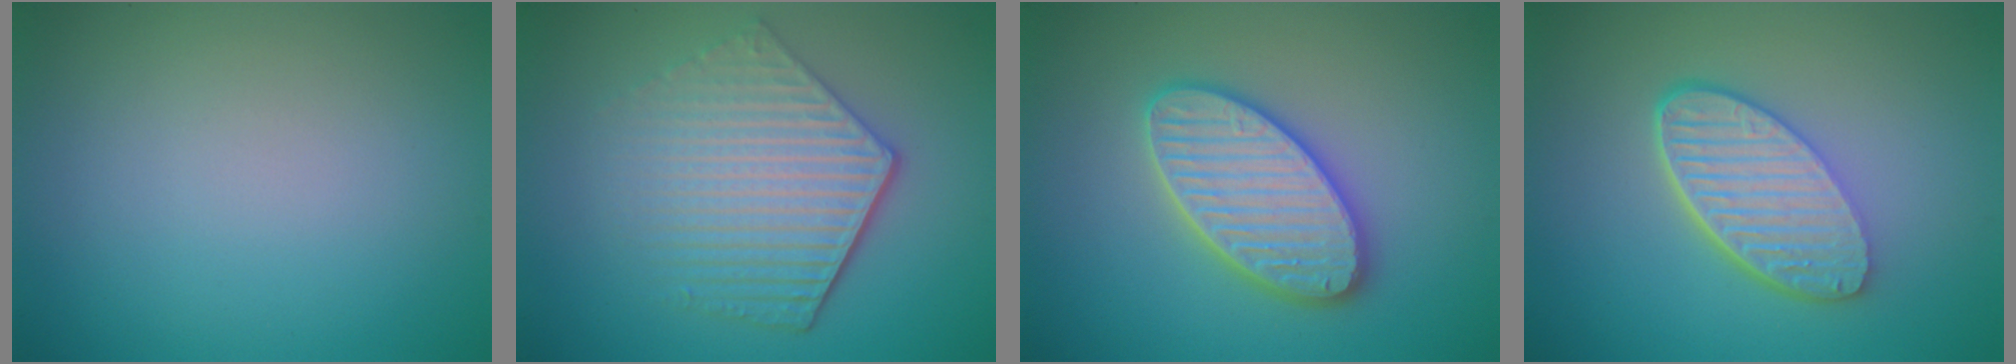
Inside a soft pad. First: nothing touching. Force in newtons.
{"total": 5.7, "press": 4.2, "slide": 3.8}
{"total": 5.8, "press": 5.7, "slide": 0.6}
{"total": 6.0, "press": 4.4, "slide": 4.1}